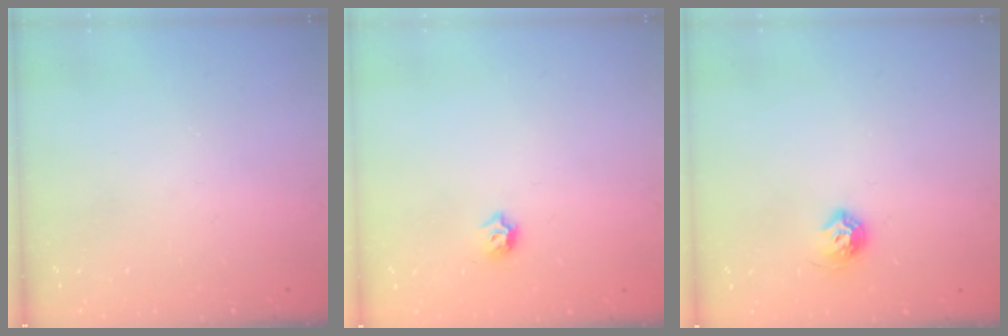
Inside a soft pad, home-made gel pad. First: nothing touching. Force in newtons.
{"total": 4.0, "press": 3.9, "slide": 0.8}
{"total": 7.6, "press": 7.5, "slide": 1.1}